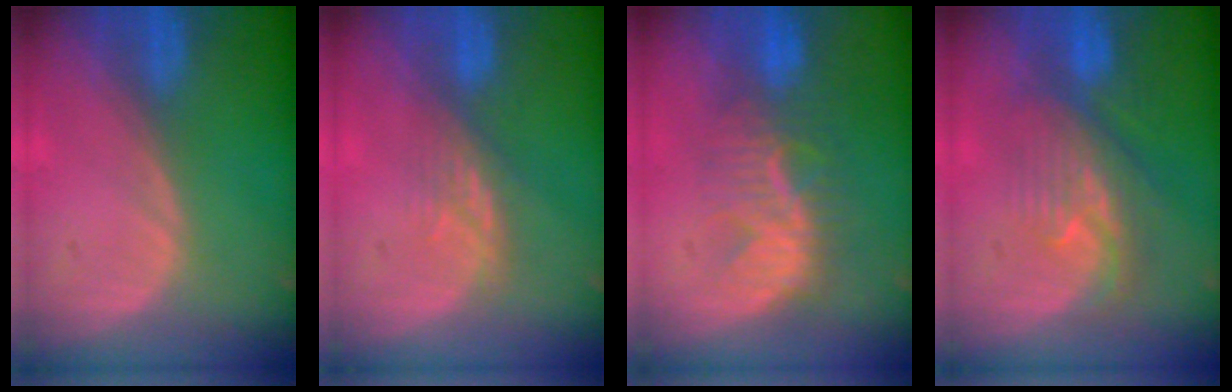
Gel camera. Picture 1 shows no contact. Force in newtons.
{"total": 3.7, "press": 3.4, "slide": 1.5}
{"total": 8.4, "press": 7.9, "slide": 2.6}
{"total": 7.9, "press": 7.4, "slide": 2.9}